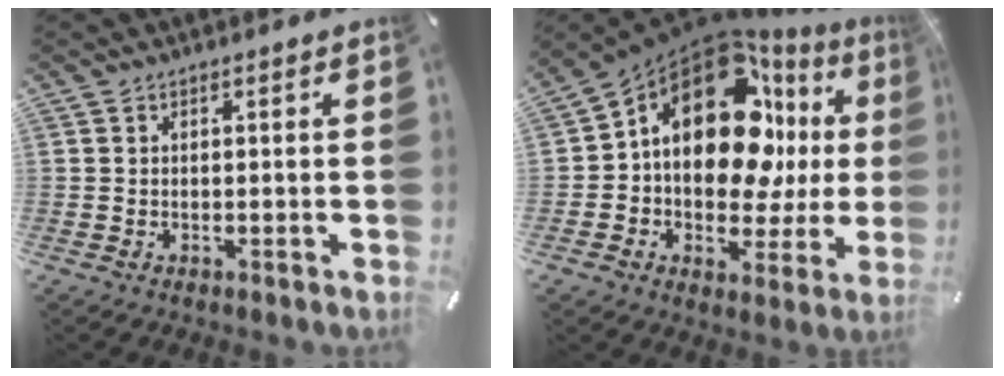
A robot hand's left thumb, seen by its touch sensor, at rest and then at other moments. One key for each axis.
{"total": 20.3, "fx": 5.9, "fy": 12.8, "fz": 14.7, "tx": -0.249, "ty": -0.051, "tz": 0.092}